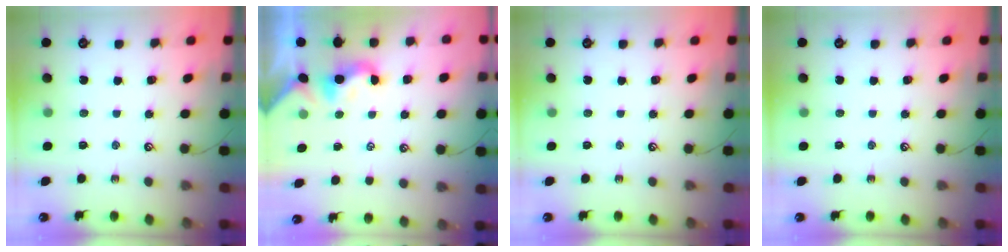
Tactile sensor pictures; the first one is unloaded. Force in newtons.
{"total": 2.0, "press": 2.0, "slide": 0.5}
{"total": 0.0}
{"total": 0.0}